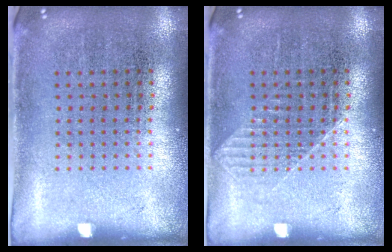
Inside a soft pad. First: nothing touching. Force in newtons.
{"total": 1.0, "press": 1.0, "slide": 0.2}